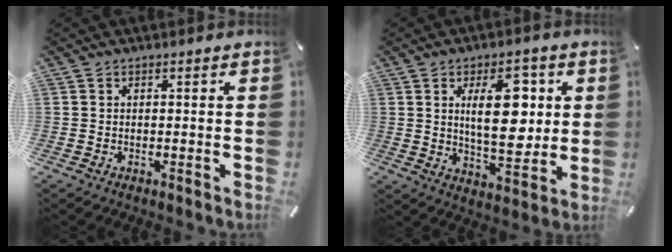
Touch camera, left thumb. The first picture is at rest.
{"total": 15.0, "force": [3.5, 8.0, 12.2], "torque": [-0.183, -0.008, 0.052]}